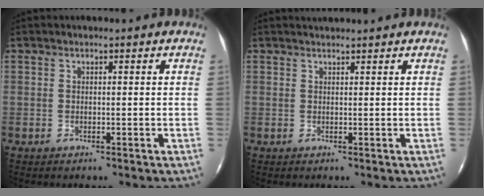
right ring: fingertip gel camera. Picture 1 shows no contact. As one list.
[{"total": 1.4, "force": [1.3, -0.2, 0.2], "torque": [-0.009, -0.001, 0.020]}]